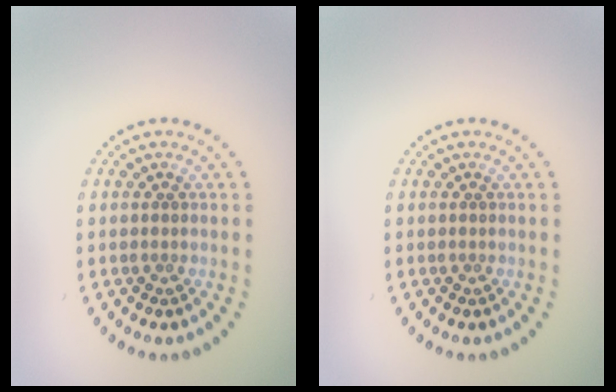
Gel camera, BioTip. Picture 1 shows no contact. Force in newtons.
{"total": 0.0}